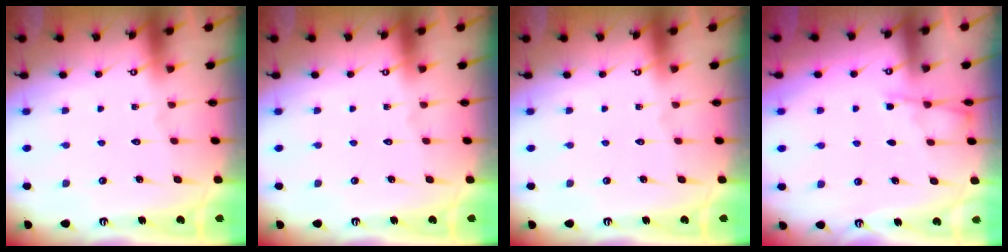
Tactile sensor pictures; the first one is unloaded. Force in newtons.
{"total": 0.0}
{"total": 0.0}
{"total": 3.3, "press": 3.2, "slide": 0.4}